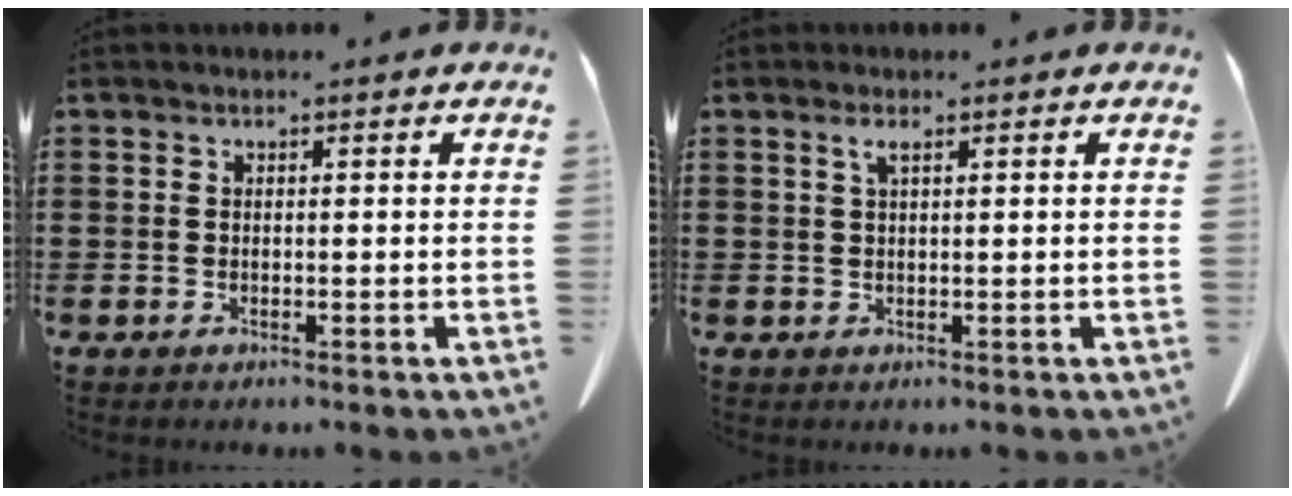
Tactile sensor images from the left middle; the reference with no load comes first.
{"total": 1.6, "force": [0.7, 0.3, 1.5], "torque": [-0.031, 0.002, 0.012]}